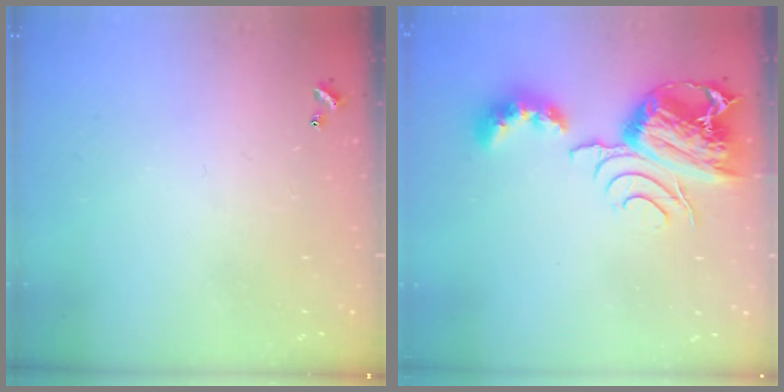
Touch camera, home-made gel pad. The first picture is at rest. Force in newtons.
{"total": 12.2, "press": 12.1, "slide": 1.4}